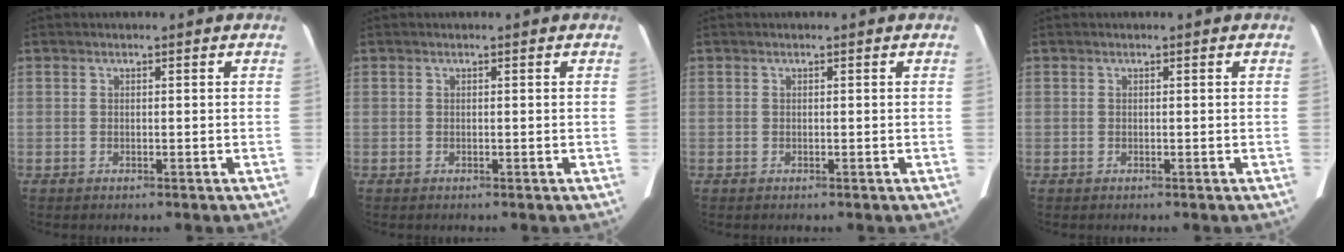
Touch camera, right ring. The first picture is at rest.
{"total": 0.0}
{"total": 0.0}
{"total": 0.0}